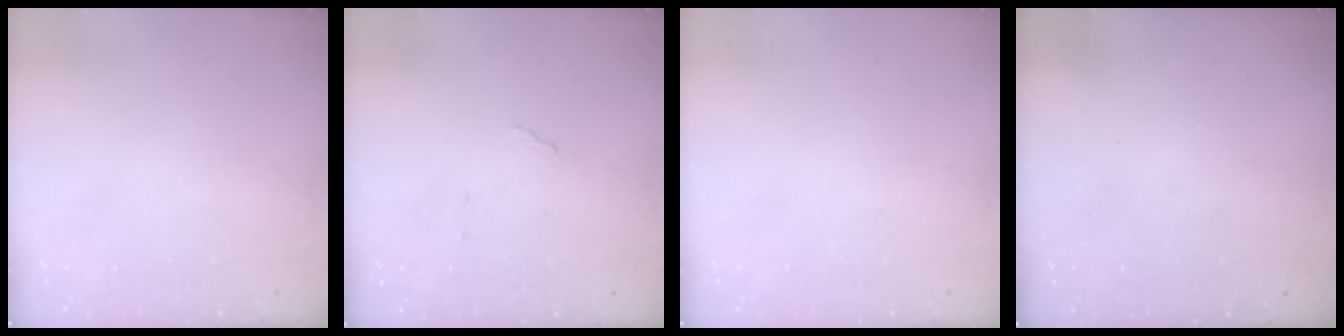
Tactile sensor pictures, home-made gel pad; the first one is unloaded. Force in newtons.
{"total": 7.3, "press": 7.2, "slide": 0.3}
{"total": 0.0}
{"total": 3.1, "press": 3.1, "slide": 0.1}